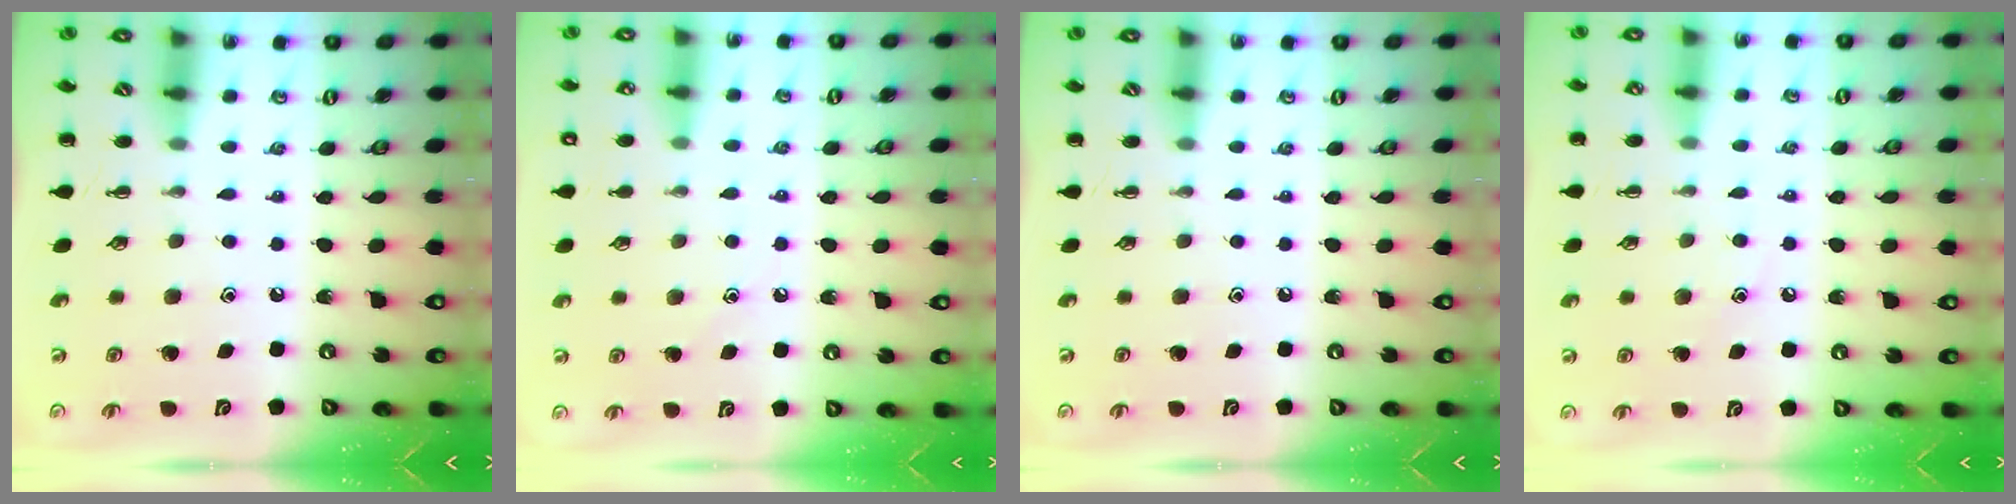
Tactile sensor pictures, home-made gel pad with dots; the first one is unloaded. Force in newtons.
{"total": 9.7, "press": 9.6, "slide": 1.8}
{"total": 0.0}
{"total": 7.1, "press": 6.9, "slide": 1.9}